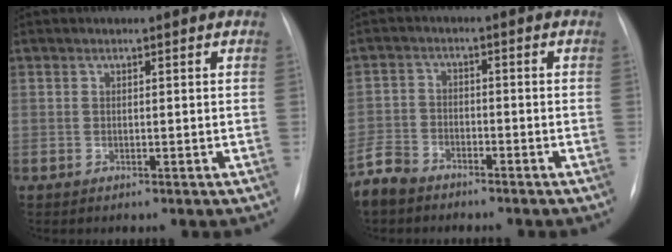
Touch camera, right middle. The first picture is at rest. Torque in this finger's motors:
{"motor_torque": [1.00, -1.03, 0.52, 0.19]}